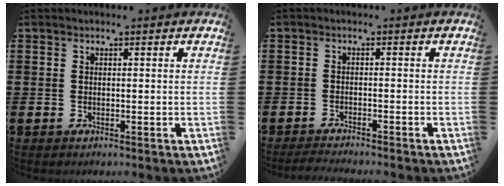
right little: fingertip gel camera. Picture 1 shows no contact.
{"total": 1.5, "force": [-1.5, -0.1, 0.5], "torque": [-0.007, 0.003, -0.029]}